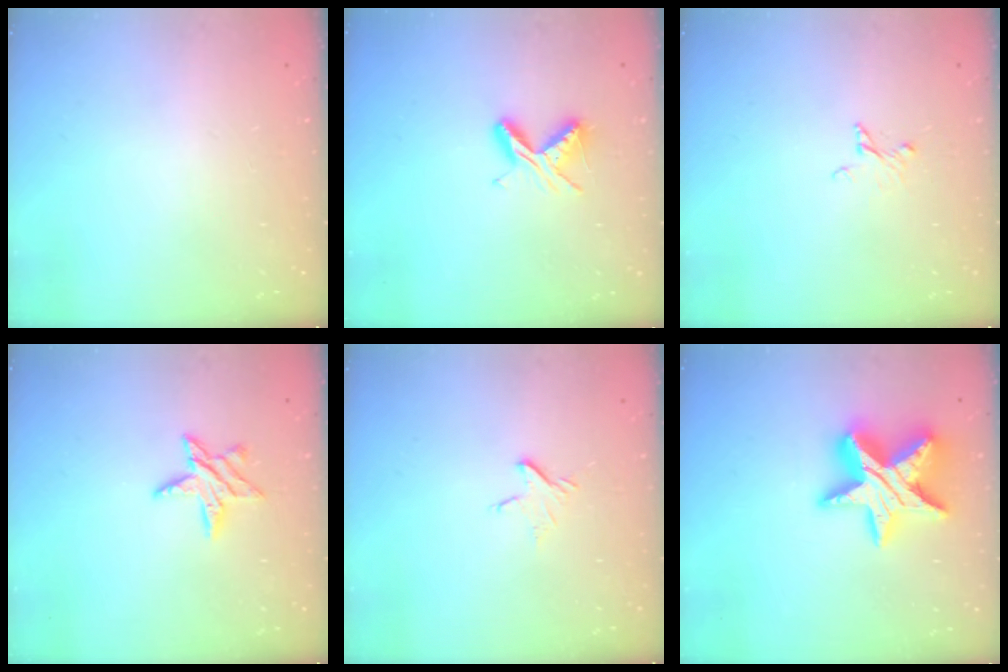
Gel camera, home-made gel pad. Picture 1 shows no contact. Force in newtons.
{"total": 5.9, "press": 5.9, "slide": 0.7}
{"total": 2.8, "press": 2.7, "slide": 0.3}
{"total": 7.6, "press": 7.6, "slide": 0.3}
{"total": 3.7, "press": 3.7, "slide": 0.3}
{"total": 18.0, "press": 18.0, "slide": 1.2}